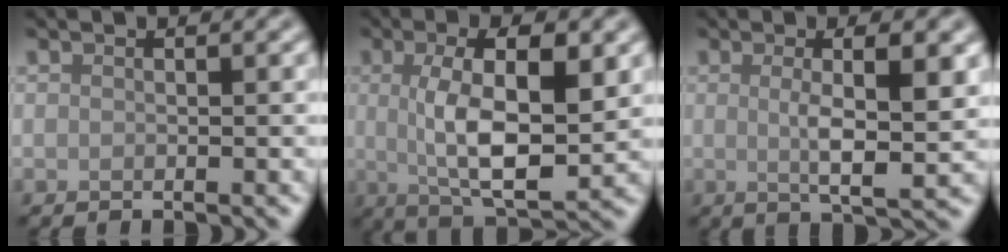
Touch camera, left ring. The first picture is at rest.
{"total": 8.2, "force": [0.8, 2.7, 7.7], "torque": [-0.130, -0.003, 0.015]}
{"total": 5.3, "force": [0.7, 1.2, 5.1], "torque": [-0.079, -0.004, 0.011]}